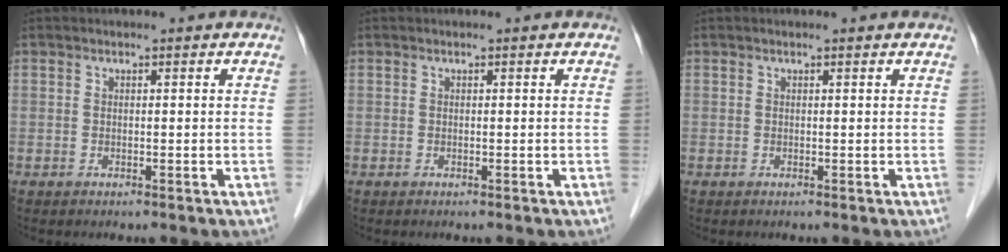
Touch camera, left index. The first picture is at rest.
{"total": 0.0}
{"total": 0.9, "force": [0.8, 0.1, 0.2], "torque": [-0.013, 0.010, 0.007]}